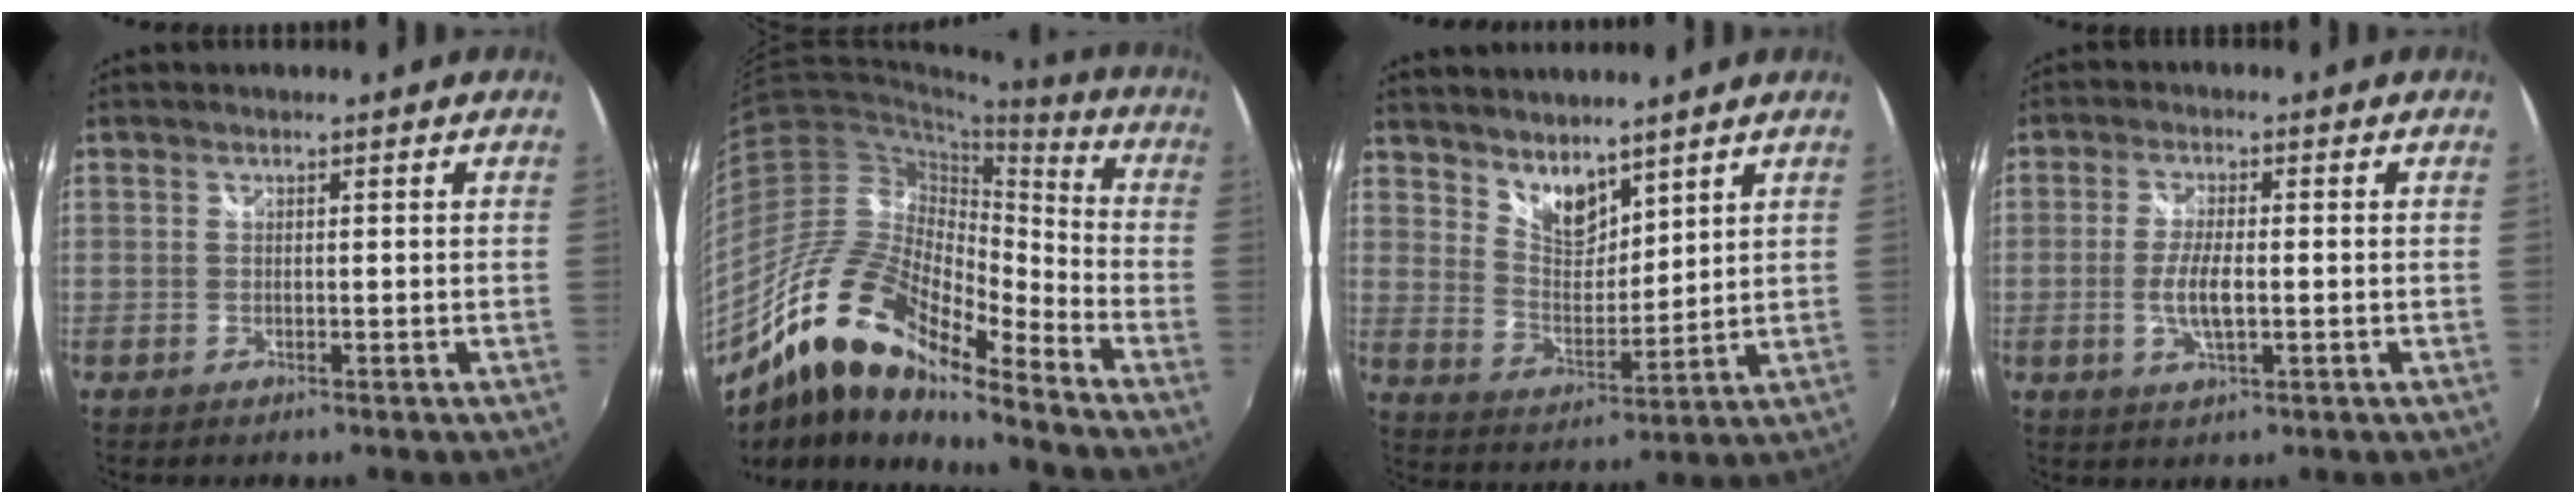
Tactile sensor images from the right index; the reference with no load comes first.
{"total": 16.4, "force": [-12.4, 4.6, 9.6], "torque": [-0.175, -0.001, -0.243]}
{"total": 7.9, "force": [6.5, 3.2, 3.1], "torque": [-0.042, 0.000, 0.124]}
{"total": 5.1, "force": [-0.9, 1.3, 4.9], "torque": [-0.099, -0.005, -0.016]}